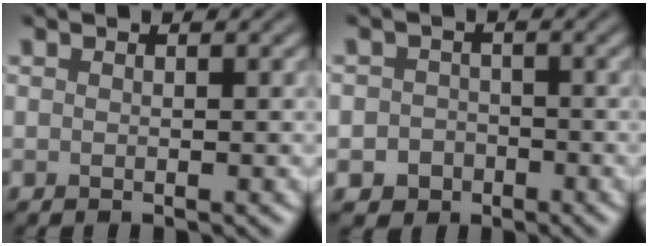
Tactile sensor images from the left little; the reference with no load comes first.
{"total": 2.7, "force": [-1.2, 2.4, 0.5], "torque": [0.015, 0.003, -0.027]}